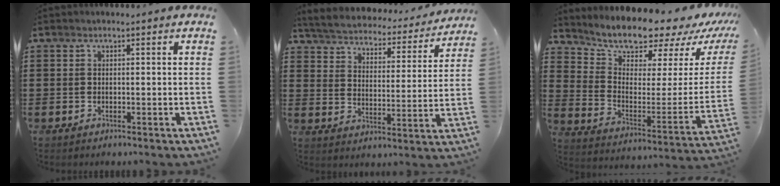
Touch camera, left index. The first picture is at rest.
{"total": 3.9, "force": [3.9, 0.3, 0.5], "torque": [-0.035, -0.031, 0.059]}
{"total": 8.6, "force": [8.2, 1.9, 1.8], "torque": [-0.053, -0.082, 0.134]}